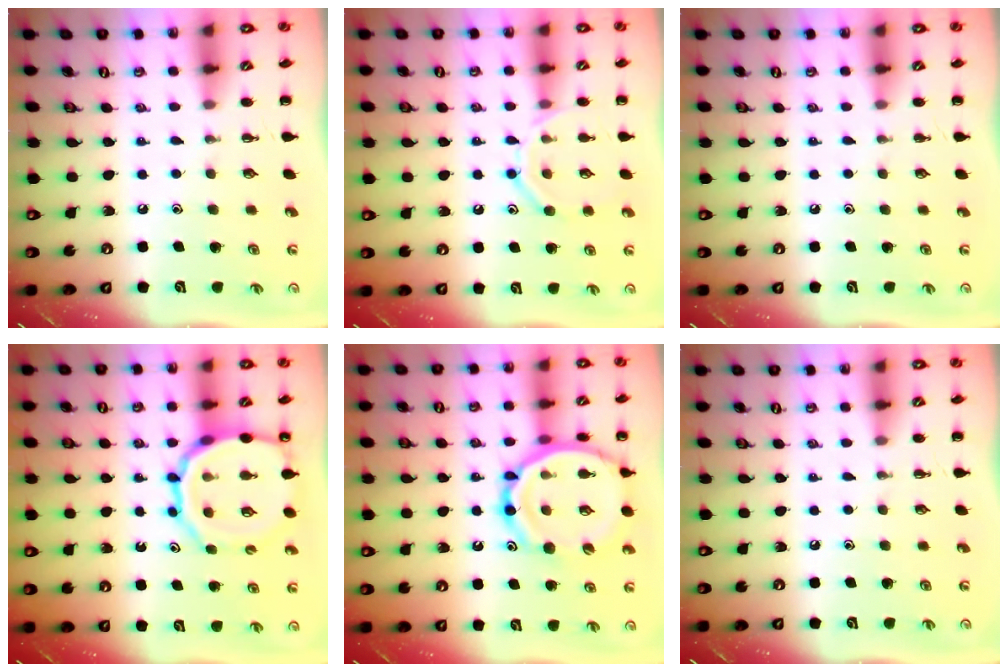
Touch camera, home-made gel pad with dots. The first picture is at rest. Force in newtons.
{"total": 11.3, "press": 11.3, "slide": 1.1}
{"total": 0.0}
{"total": 16.4, "press": 16.2, "slide": 2.3}
{"total": 20.0, "press": 19.7, "slide": 3.3}
{"total": 0.0}